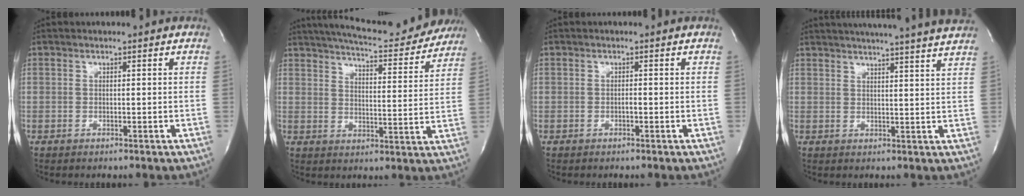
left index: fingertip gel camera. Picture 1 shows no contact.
{"total": 18.9, "force": [17.2, 2.9, 7.1], "torque": [-0.112, -0.011, 0.224]}
{"total": 0.5, "force": [-0.4, 0.1, 0.4], "torque": [-0.012, -0.002, -0.005]}
{"total": 19.7, "force": [17.9, -0.7, 8.0], "torque": [-0.131, -0.011, 0.226]}